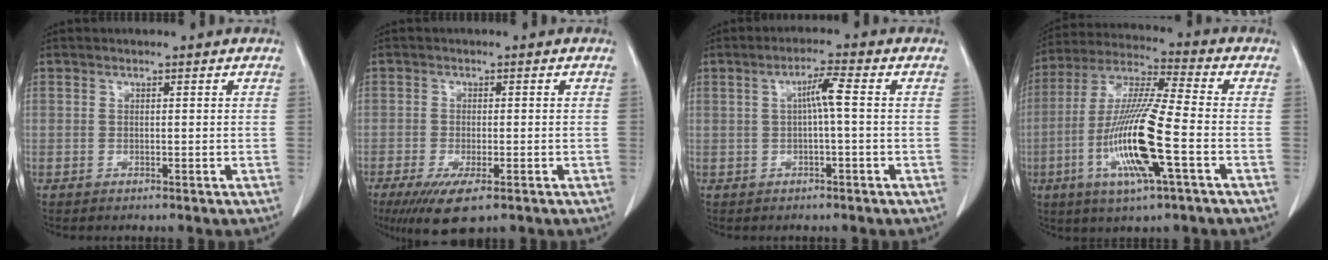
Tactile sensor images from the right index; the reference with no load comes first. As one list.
[{"total": 6.6, "force": [-3.9, 1.8, 5.0], "torque": [-0.086, -0.016, -0.059]}, {"total": 3.4, "force": [0.3, 0.1, 3.3], "torque": [-0.061, 0.010, 0.008]}, {"total": 15.5, "force": [-4.6, 0.7, 14.8], "torque": [-0.305, -0.013, -0.090]}]